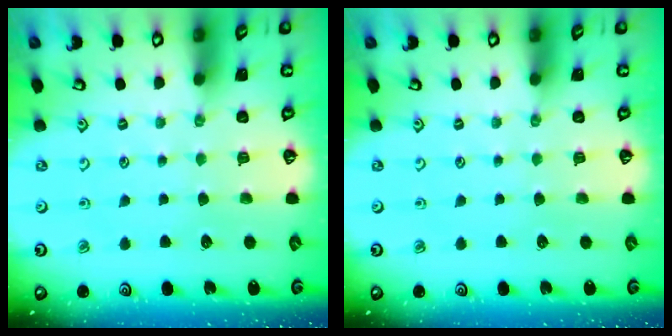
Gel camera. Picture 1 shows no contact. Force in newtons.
{"total": 0.0}